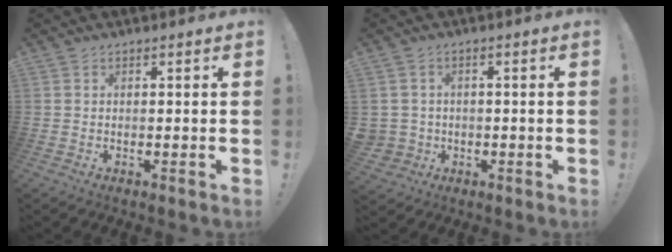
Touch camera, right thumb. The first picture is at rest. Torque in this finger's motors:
{"motor_torque": [0.76, 2.62, 1.19, -0.28, 0.61]}